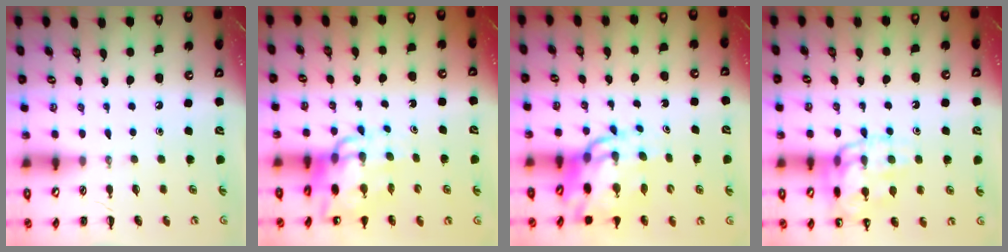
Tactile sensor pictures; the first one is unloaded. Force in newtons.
{"total": 11.7, "press": 11.1, "slide": 3.6}
{"total": 11.7, "press": 11.2, "slide": 3.4}
{"total": 15.2, "press": 15.1, "slide": 1.6}